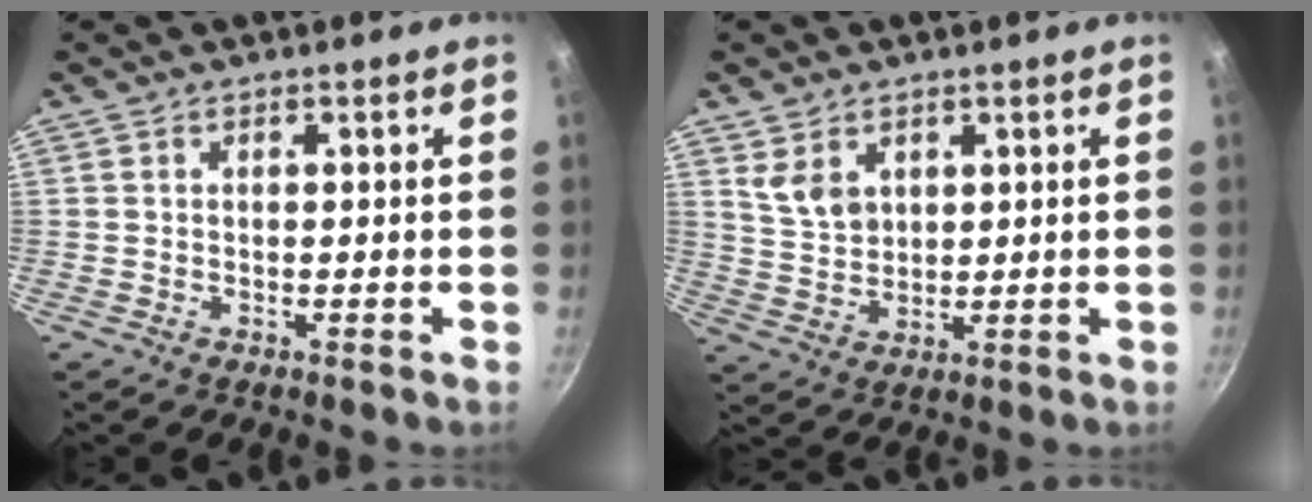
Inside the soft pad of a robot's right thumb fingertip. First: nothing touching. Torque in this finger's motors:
{"motor_torque": [0.10, 0.02, 0.00, -0.10, 0.03]}